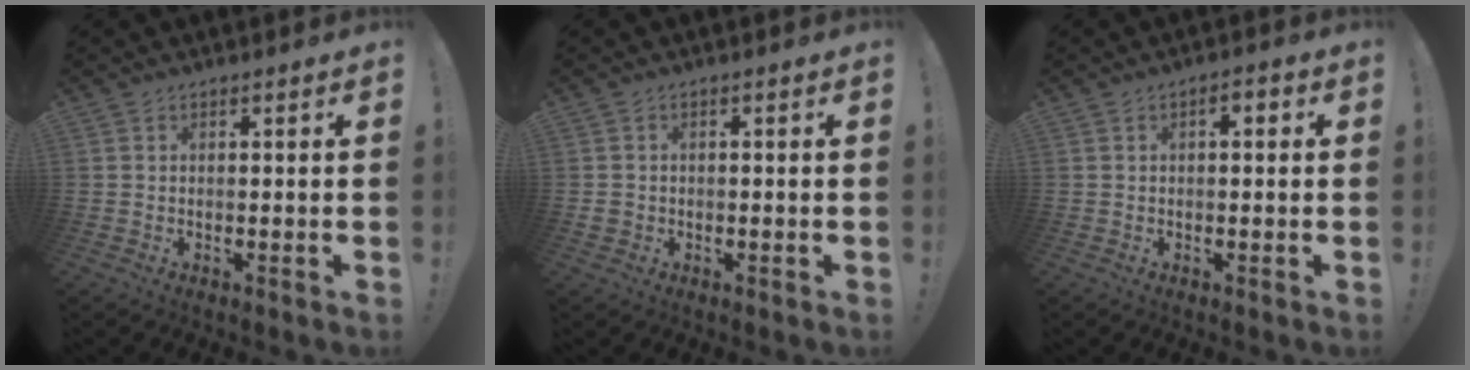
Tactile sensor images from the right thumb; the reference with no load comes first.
{"total": 1.9, "force": [-0.2, 1.8, 0.5], "torque": [-0.016, 0.006, 0.000]}
{"total": 2.1, "force": [-0.3, 1.2, 1.8], "torque": [-0.020, 0.006, -0.011]}